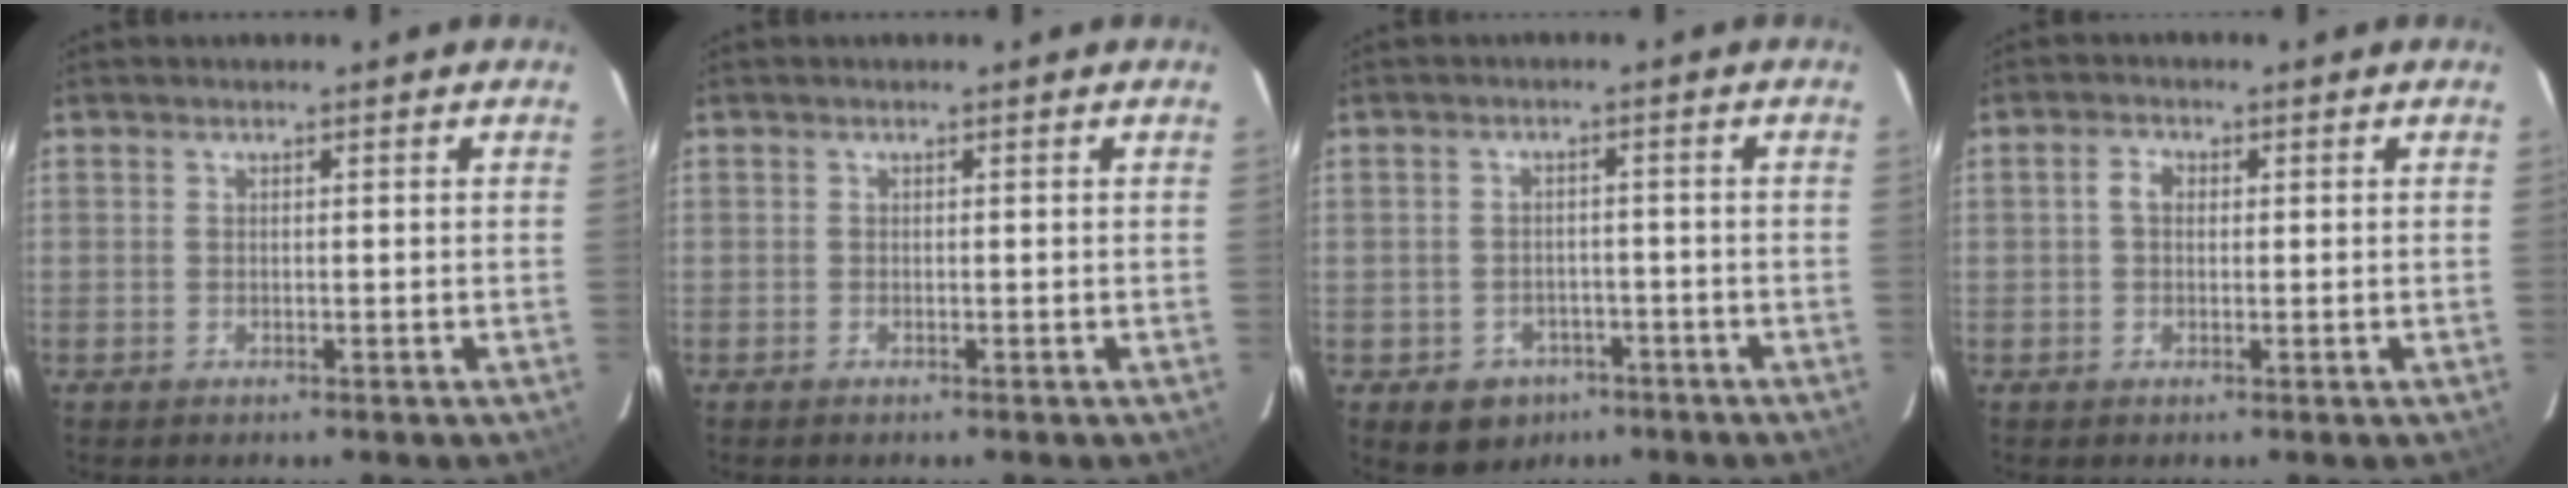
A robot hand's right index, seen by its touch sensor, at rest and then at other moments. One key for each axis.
{"total": 0.0}
{"total": 6.7, "fx": -3.6, "fy": 5.4, "fz": 1.6, "tx": -0.041, "ty": 0.017, "tz": -0.035}
{"total": 2.2, "fx": 0.2, "fy": 1.7, "fz": 1.4, "tx": -0.026, "ty": 0.009, "tz": 0.001}